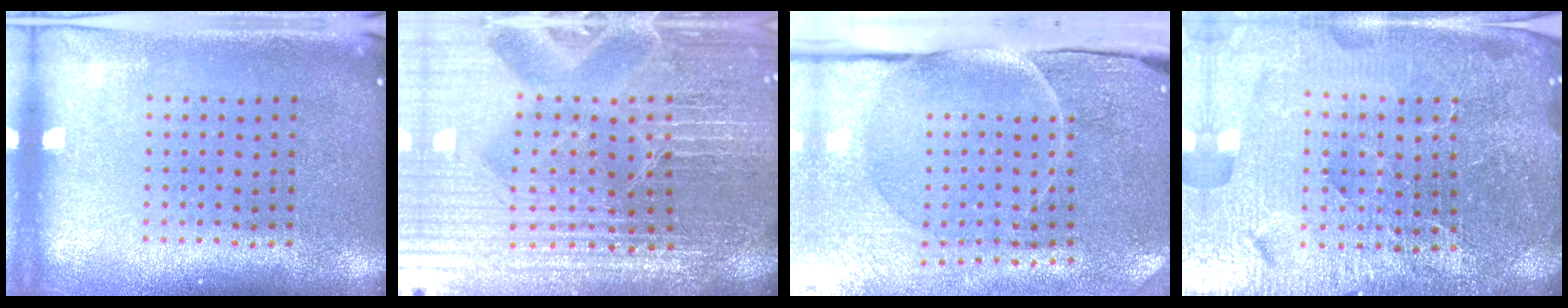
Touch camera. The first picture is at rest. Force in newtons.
{"total": 5.5, "press": 5.1, "slide": 1.9}
{"total": 4.8, "press": 3.9, "slide": 2.8}
{"total": 6.0, "press": 5.3, "slide": 2.7}